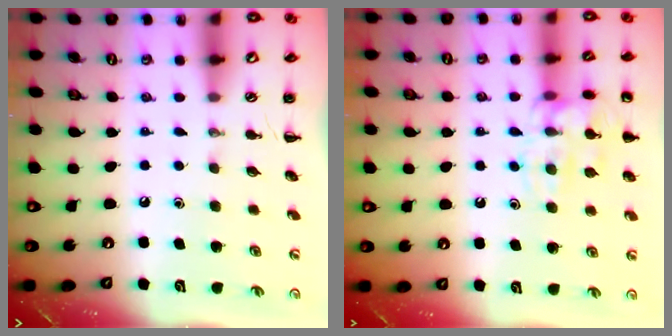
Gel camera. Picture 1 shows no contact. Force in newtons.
{"total": 13.5, "press": 13.5, "slide": 0.9}